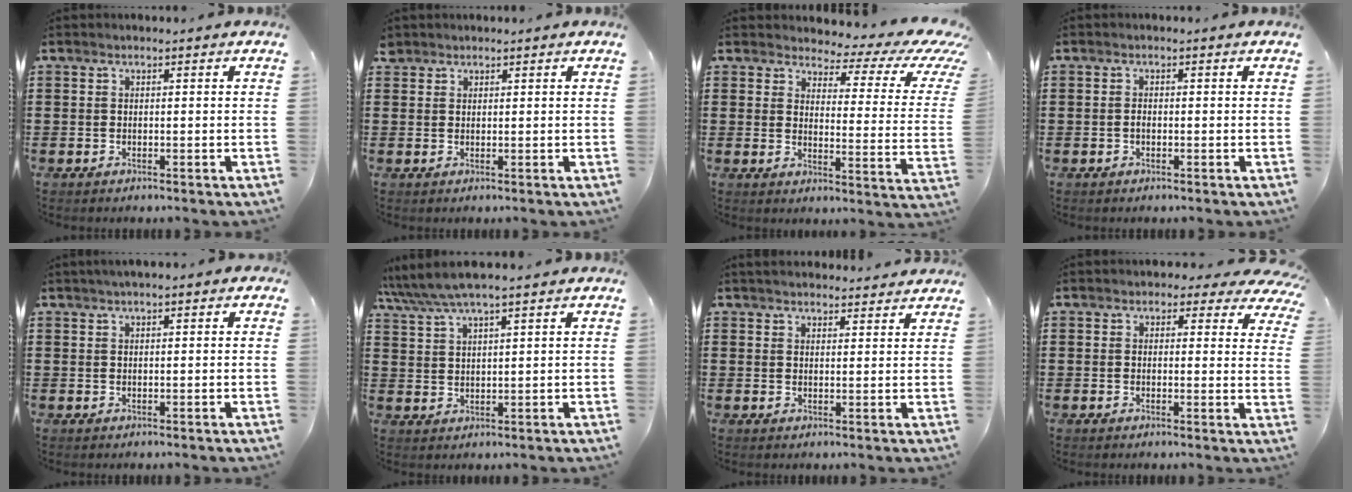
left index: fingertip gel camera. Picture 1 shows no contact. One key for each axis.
{"total": 1.3, "fx": 1.2, "fy": 0.6, "fz": 0.1, "tx": -0.004, "ty": 0.003, "tz": 0.023}
{"total": 4.1, "fx": 3.0, "fy": 1.7, "fz": 2.3, "tx": -0.047, "ty": -0.024, "tz": 0.044}
{"total": 0.8, "fx": -0.3, "fy": 0.4, "fz": 0.6, "tx": -0.015, "ty": -0.002, "tz": -0.005}
{"total": 1.2, "fx": 0.8, "fy": 0.2, "fz": 0.9, "tx": -0.019, "ty": 0.004, "tz": 0.014}
{"total": 5.0, "fx": 4.2, "fy": 0.4, "fz": 2.8, "tx": -0.064, "ty": -0.009, "tz": 0.074}
{"total": 2.5, "fx": 2.5, "fy": 0.2, "fz": 0.3, "tx": -0.010, "ty": -0.003, "tz": 0.048}
{"total": 2.6, "fx": 2.1, "fy": 1.2, "fz": 1.0, "tx": -0.014, "ty": -0.004, "tz": 0.032}